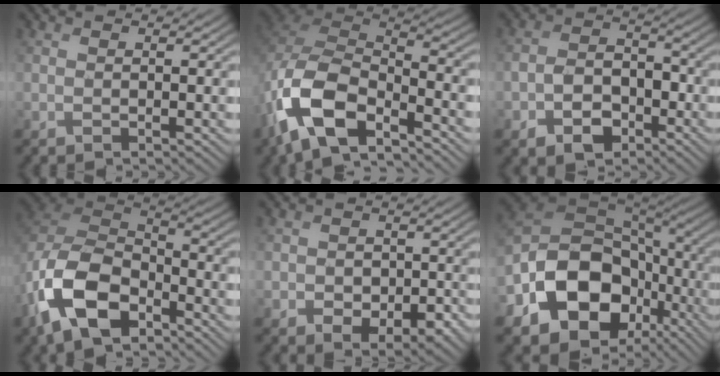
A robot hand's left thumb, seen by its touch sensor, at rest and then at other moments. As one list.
[{"total": 12.6, "force": [-6.5, 6.3, 8.7], "torque": [-0.191, -0.024, -0.135]}, {"total": 6.4, "force": [-3.6, 4.3, 3.2], "torque": [-0.066, -0.006, -0.071]}, {"total": 14.7, "force": [-7.3, 8.5, 9.4], "torque": [-0.224, -0.039, -0.146]}, {"total": 6.3, "force": [-1.9, 4.7, 3.7], "torque": [-0.065, -0.031, -0.020]}, {"total": 17.7, "force": [-5.6, 12.7, 11.0], "torque": [-0.248, -0.032, -0.093]}]